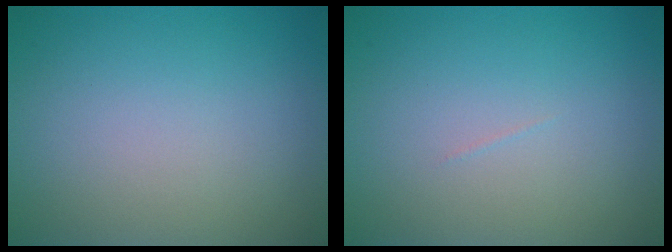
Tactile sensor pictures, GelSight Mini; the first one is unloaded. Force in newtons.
{"total": 0.0}